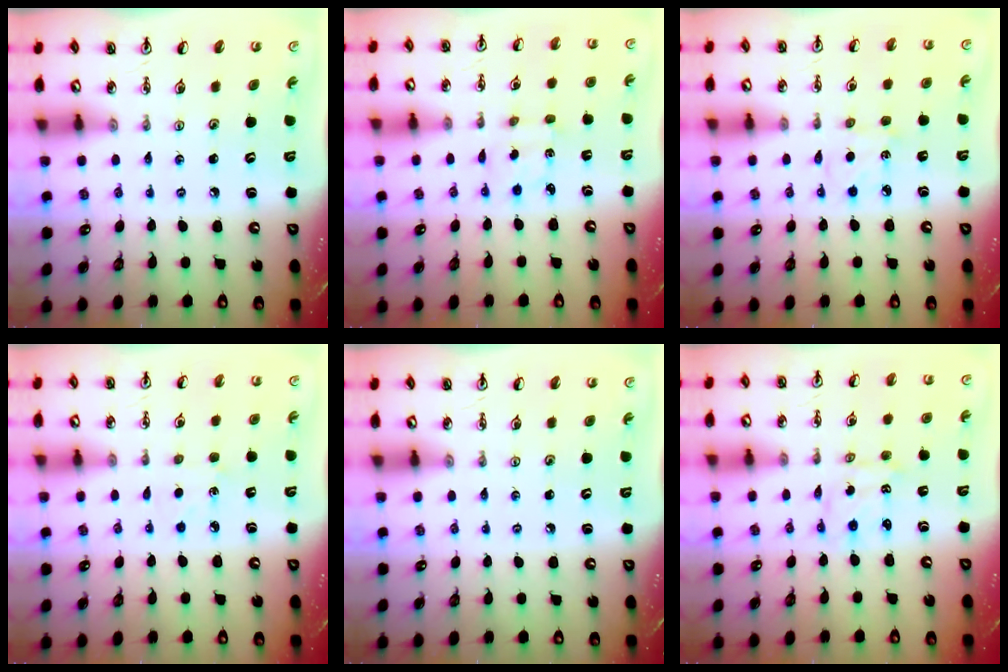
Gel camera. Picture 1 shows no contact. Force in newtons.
{"total": 2.8, "press": 2.8, "slide": 0.5}
{"total": 6.1, "press": 6.1, "slide": 0.5}
{"total": 3.8, "press": 3.8, "slide": 0.4}
{"total": 0.0}
{"total": 1.1, "press": 1.1, "slide": 0.1}